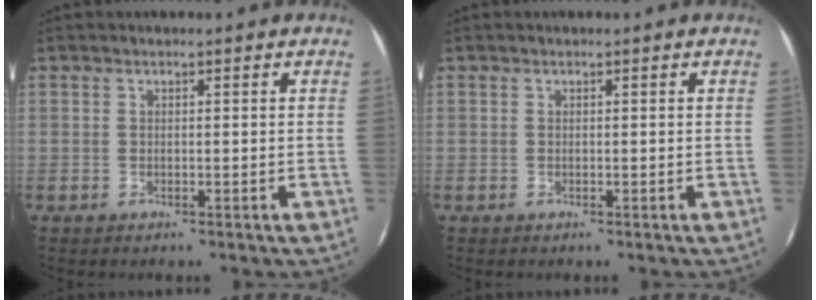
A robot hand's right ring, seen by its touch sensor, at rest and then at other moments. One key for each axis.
{"total": 0.0}